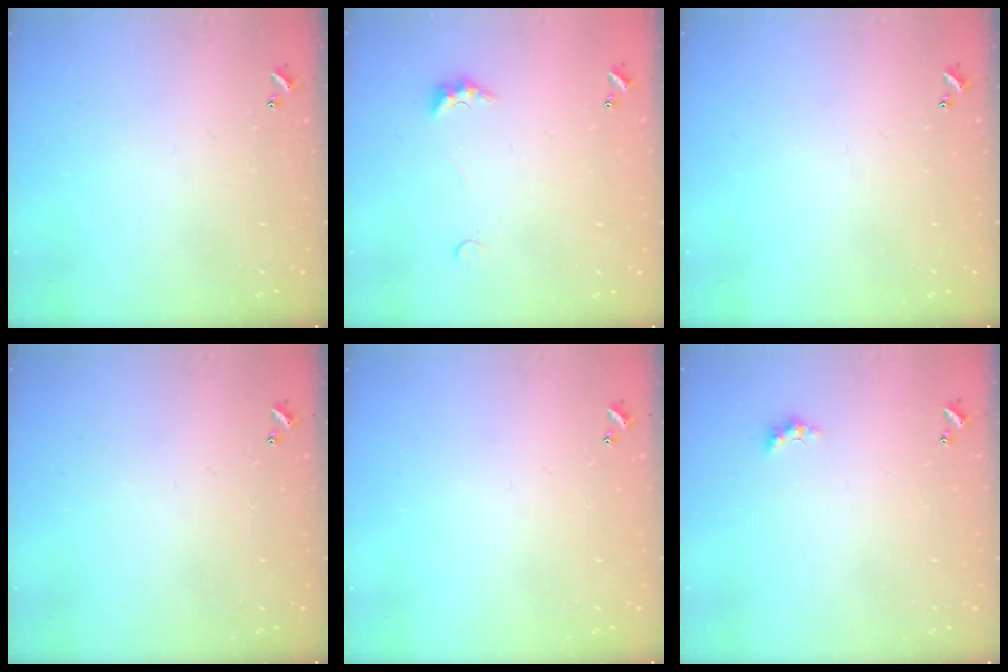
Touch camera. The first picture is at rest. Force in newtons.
{"total": 2.2, "press": 2.1, "slide": 0.7}
{"total": 0.0}
{"total": 0.0}
{"total": 0.0}
{"total": 1.6, "press": 1.5, "slide": 0.5}